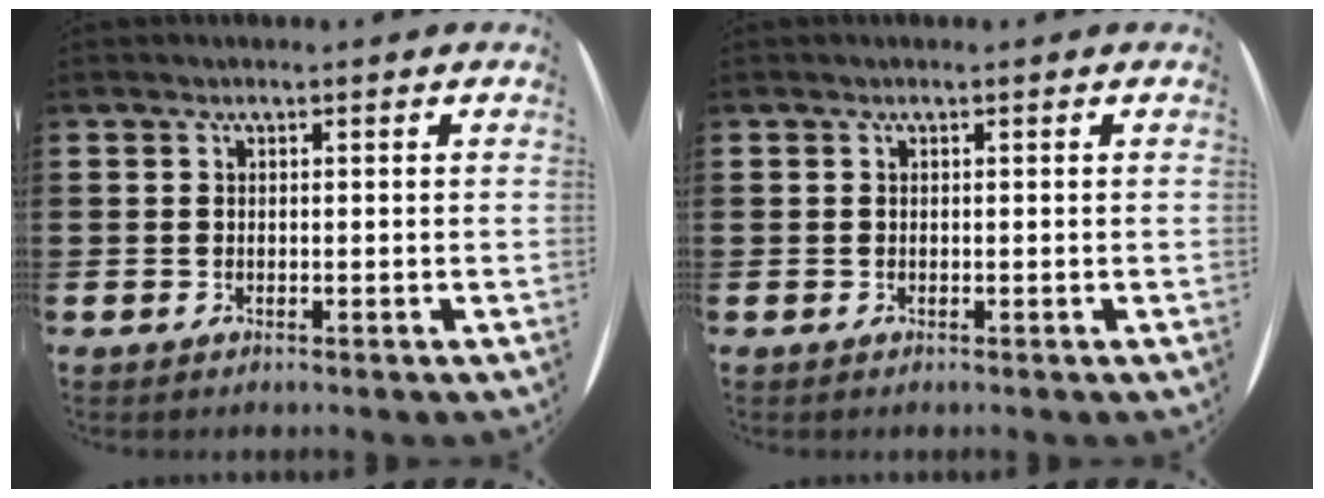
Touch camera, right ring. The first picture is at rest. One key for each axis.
{"total": 0.0}